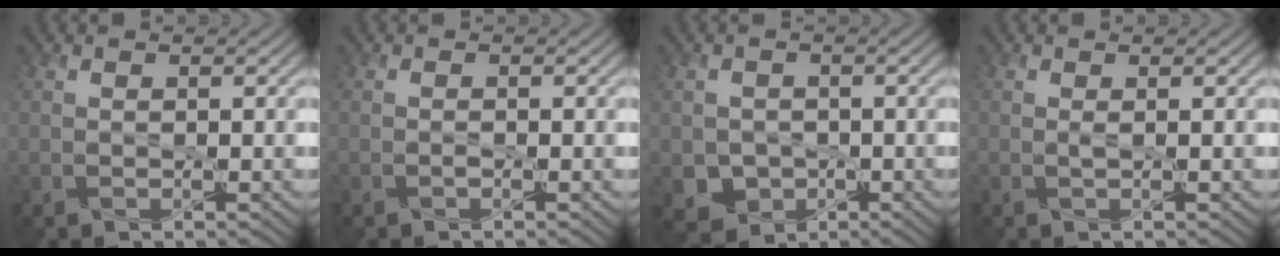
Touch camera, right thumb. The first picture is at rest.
{"total": 0.8, "force": [-0.7, -0.2, 0.2], "torque": [-0.003, 0.000, -0.015]}
{"total": 3.6, "force": [-0.9, 3.3, 1.1], "torque": [-0.037, -0.010, -0.026]}
{"total": 0.7, "force": [-0.3, -0.3, 0.6], "torque": [-0.013, 0.001, -0.006]}